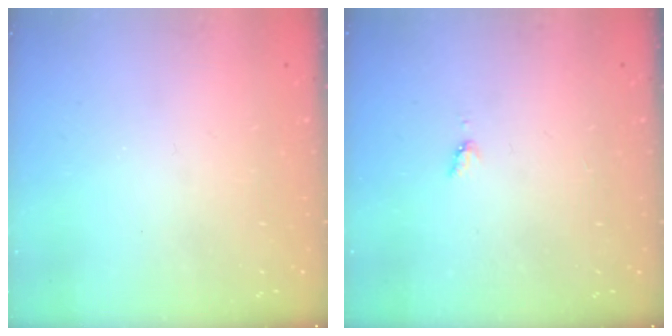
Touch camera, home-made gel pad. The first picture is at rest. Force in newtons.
{"total": 3.5, "press": 3.4, "slide": 0.4}